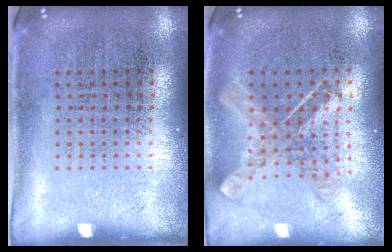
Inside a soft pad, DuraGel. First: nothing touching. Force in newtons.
{"total": 0.9, "press": 0.9, "slide": 0.2}